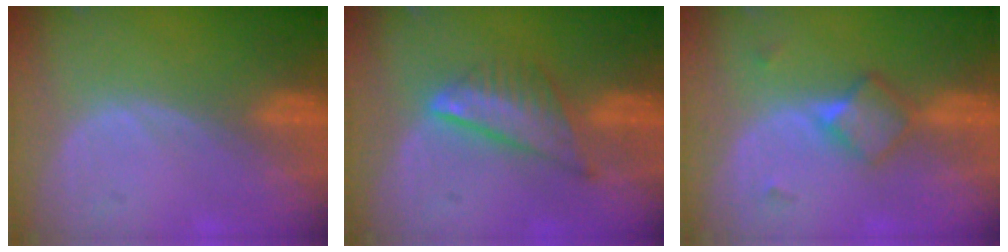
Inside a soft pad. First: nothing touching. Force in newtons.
{"total": 7.5, "press": 6.4, "slide": 3.9}
{"total": 4.8, "press": 4.2, "slide": 2.2}